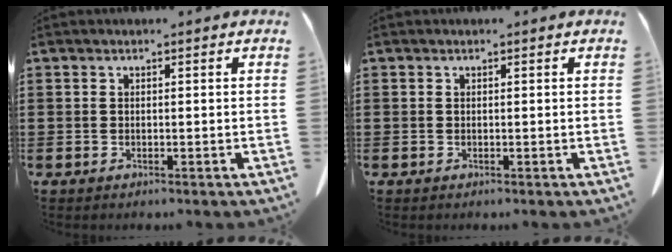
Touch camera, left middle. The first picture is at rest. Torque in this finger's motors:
{"motor_torque": [-0.96, 0.94, 0.03, 0.00]}